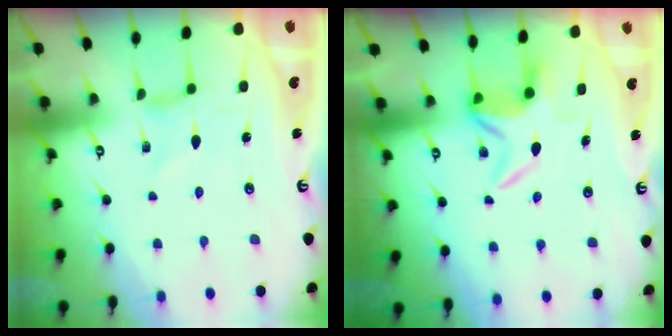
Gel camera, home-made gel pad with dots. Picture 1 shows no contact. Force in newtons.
{"total": 5.3, "press": 5.1, "slide": 1.3}